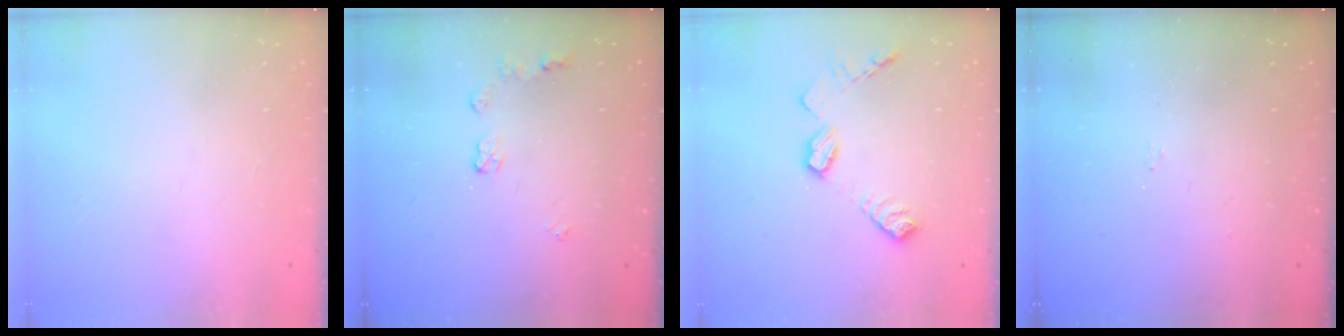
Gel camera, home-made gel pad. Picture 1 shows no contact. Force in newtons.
{"total": 5.0, "press": 4.9, "slide": 0.2}
{"total": 10.8, "press": 10.8, "slide": 0.5}
{"total": 2.9, "press": 2.8, "slide": 0.4}